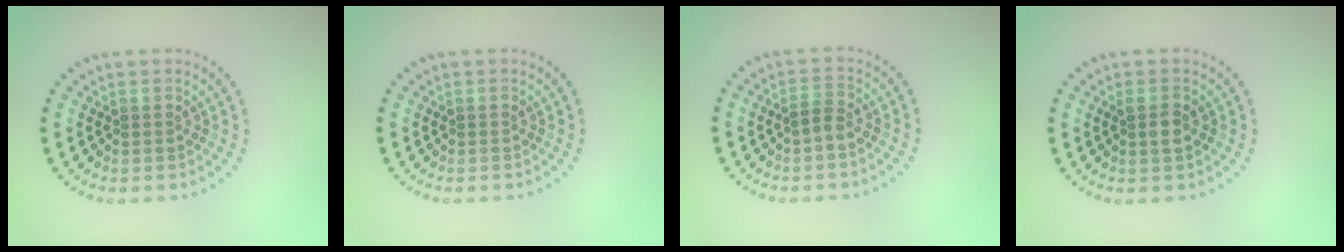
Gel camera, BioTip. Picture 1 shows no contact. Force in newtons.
{"total": 0.0}
{"total": 1.1, "press": 0.9, "slide": 0.6}
{"total": 1.3, "press": 1.2, "slide": 0.5}